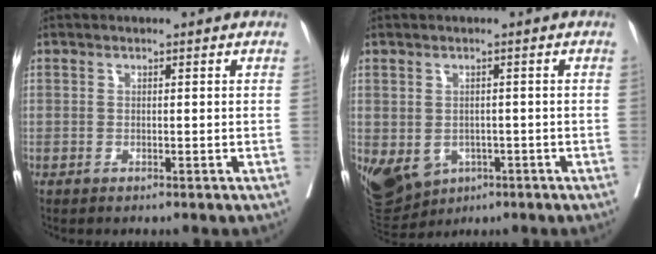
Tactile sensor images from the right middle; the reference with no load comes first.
{"total": 12.9, "force": [-5.0, 10.2, 6.1], "torque": [-0.151, -0.002, -0.061]}